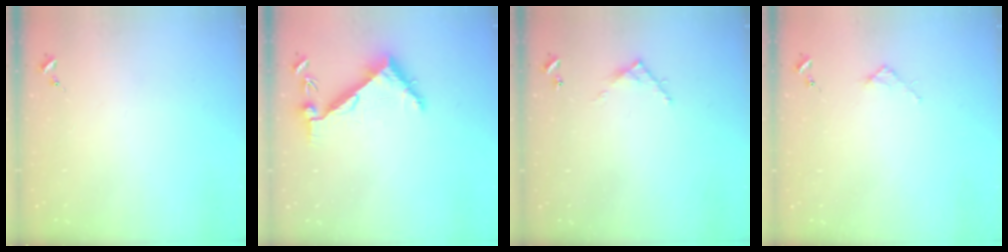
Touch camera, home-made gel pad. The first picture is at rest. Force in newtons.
{"total": 6.7, "press": 6.7, "slide": 0.8}
{"total": 5.5, "press": 5.5, "slide": 0.3}
{"total": 2.7, "press": 2.7, "slide": 0.3}